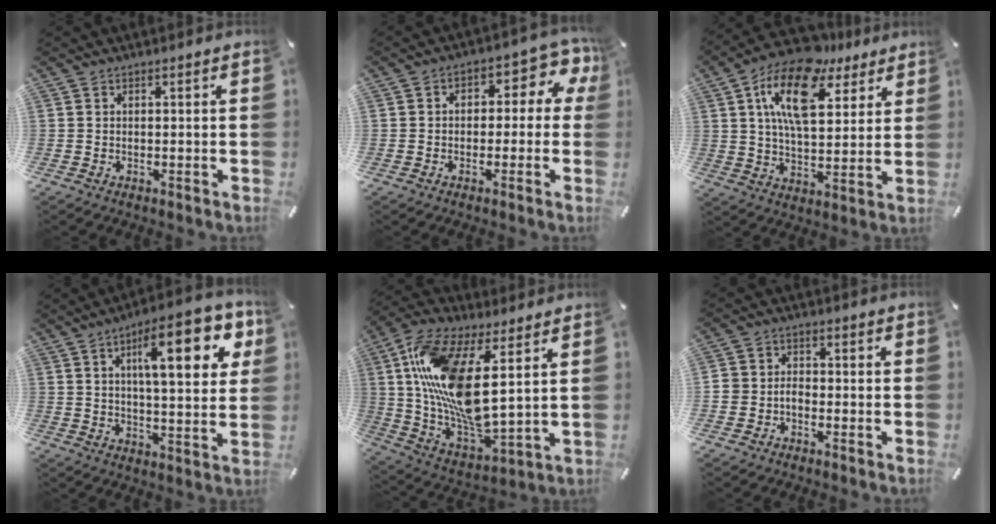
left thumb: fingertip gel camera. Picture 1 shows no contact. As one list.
[{"total": 7.2, "force": [0.4, 4.7, 5.4], "torque": [-0.057, -0.007, -0.002]}, {"total": 17.3, "force": [9.3, 8.8, 11.6], "torque": [-0.222, -0.035, 0.160]}, {"total": 18.6, "force": [7.3, 6.3, 15.9], "torque": [-0.233, -0.014, 0.105]}, {"total": 17.9, "force": [6.0, 6.7, 15.4], "torque": [-0.345, -0.031, 0.099]}, {"total": 3.5, "force": [-1.8, 2.7, 1.2], "torque": [-0.023, 0.012, -0.036]}]